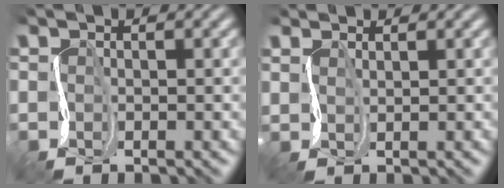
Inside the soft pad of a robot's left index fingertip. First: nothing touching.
{"total": 1.3, "force": [1.3, 0.1, -0.2], "torque": [0.002, 0.002, 0.030]}